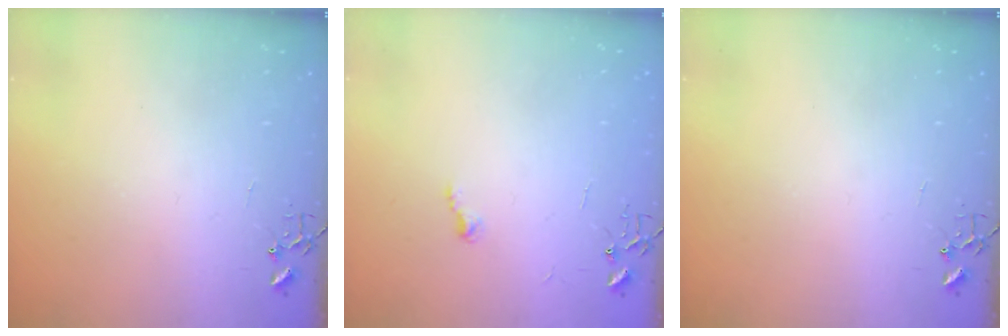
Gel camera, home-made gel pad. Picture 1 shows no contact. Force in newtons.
{"total": 4.7, "press": 4.7, "slide": 0.7}
{"total": 0.0}